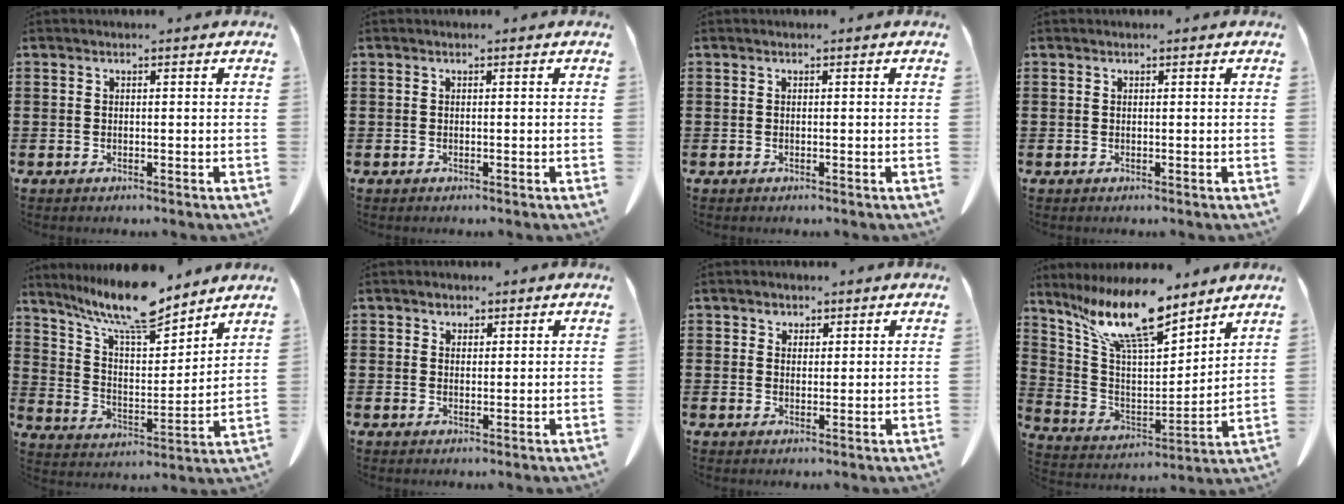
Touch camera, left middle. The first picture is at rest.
{"total": 0.0}
{"total": 0.0}
{"total": 0.0}
{"total": 11.7, "force": [9.7, 2.4, 6.1], "torque": [-0.144, -0.050, 0.171]}
{"total": 1.4, "force": [1.1, 0.8, 0.4], "torque": [-0.002, -0.002, 0.020]}
{"total": 1.7, "force": [1.3, 1.1, 0.4], "torque": [-0.003, -0.001, 0.024]}
{"total": 14.0, "force": [10.3, 3.8, 8.7], "torque": [-0.191, -0.045, 0.181]}